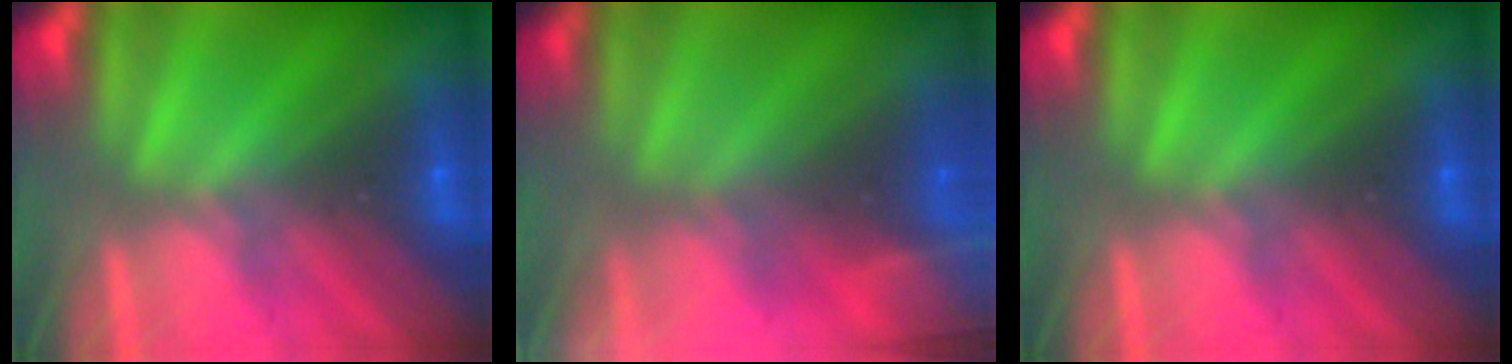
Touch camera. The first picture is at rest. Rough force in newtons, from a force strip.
{"total": 6.0}
{"total": 0.0}